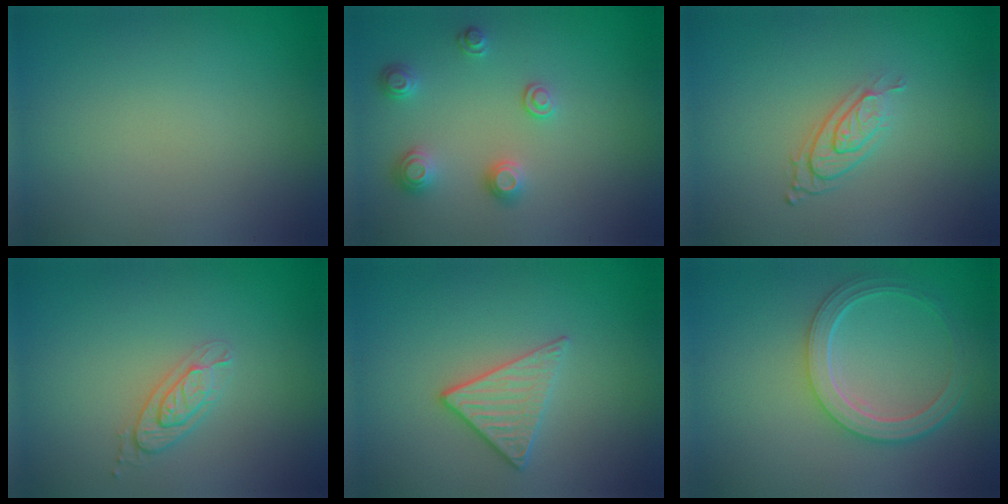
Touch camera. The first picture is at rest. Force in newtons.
{"total": 2.3, "press": 2.3, "slide": 0.6}
{"total": 3.0, "press": 2.0, "slide": 2.2}
{"total": 2.0, "press": 2.0, "slide": 0.5}
{"total": 2.7, "press": 2.5, "slide": 1.1}
{"total": 4.7, "press": 3.6, "slide": 2.9}